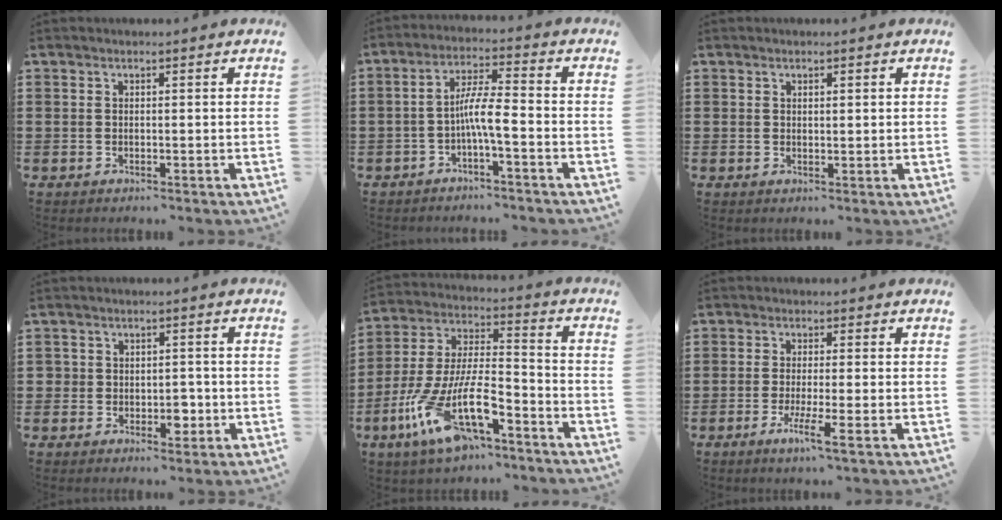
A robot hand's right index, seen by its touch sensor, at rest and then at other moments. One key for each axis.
{"total": 5.7, "fx": -2.0, "fy": 0.6, "fz": 5.3, "tx": -0.094, "ty": 0.007, "tz": -0.040}
{"total": 0.7, "fx": 0.5, "fy": 0.2, "fz": 0.4, "tx": -0.009, "ty": 0.003, "tz": 0.008}
{"total": 3.3, "fx": -1.0, "fy": 2.6, "fz": 1.8, "tx": -0.041, "ty": 0.003, "tz": -0.021}
{"total": 14.1, "fx": -8.1, "fy": 4.5, "fz": 10.6, "tx": -0.233, "ty": 0.000, "tz": -0.154}
{"total": 4.2, "fx": -2.2, "fy": 0.1, "fz": 3.6, "tx": -0.074, "ty": -0.014, "tz": -0.041}